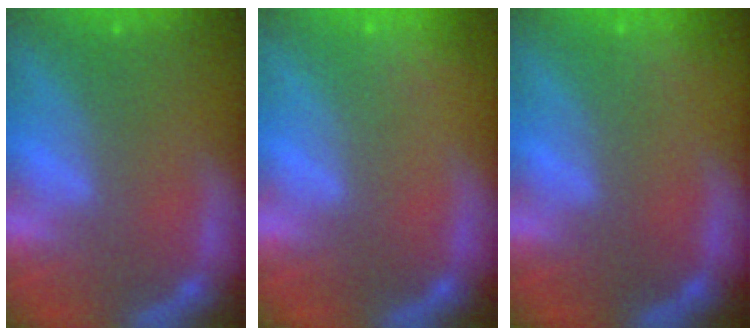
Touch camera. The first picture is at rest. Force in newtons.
{"total": 2.4}
{"total": 1.4}